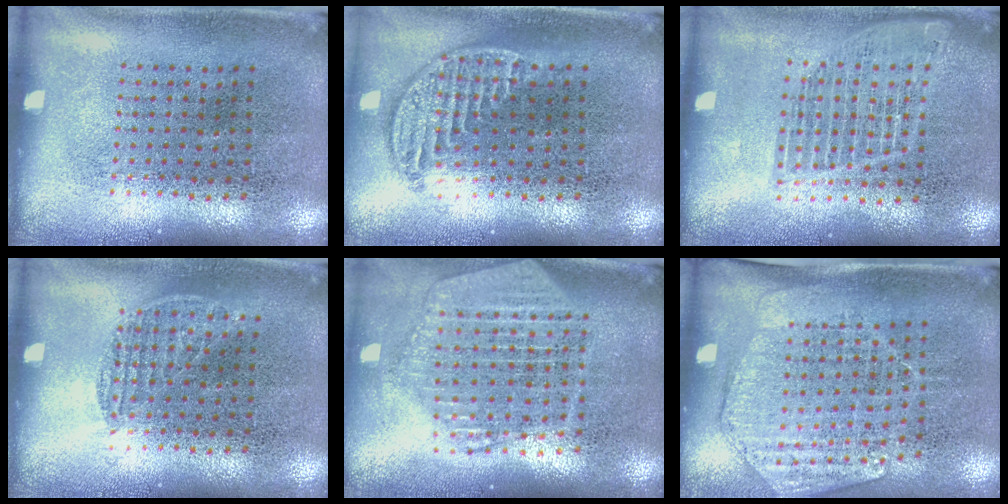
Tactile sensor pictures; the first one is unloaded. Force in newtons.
{"total": 1.3, "press": 1.1, "slide": 0.6}
{"total": 1.4, "press": 1.2, "slide": 0.6}
{"total": 0.8, "press": 0.7, "slide": 0.5}
{"total": 2.3, "press": 2.0, "slide": 1.1}
{"total": 1.6, "press": 1.4, "slide": 0.8}